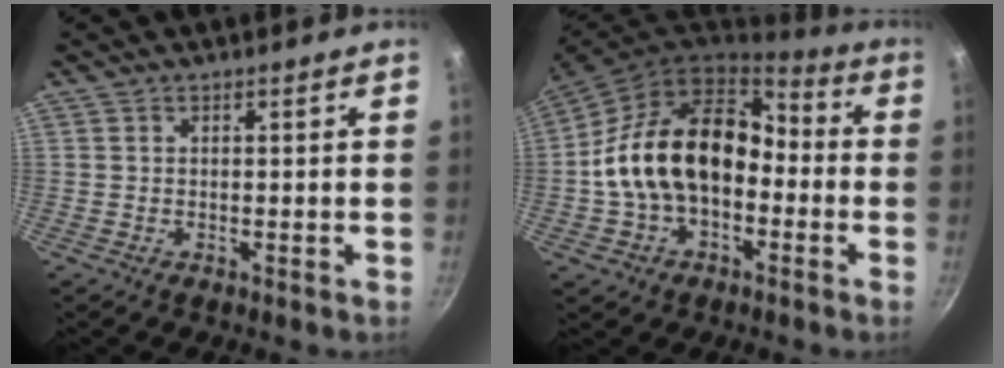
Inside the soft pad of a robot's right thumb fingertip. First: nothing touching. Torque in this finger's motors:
{"motor_torque": [1.45, 1.64, 1.53, -1.24, 0.21]}